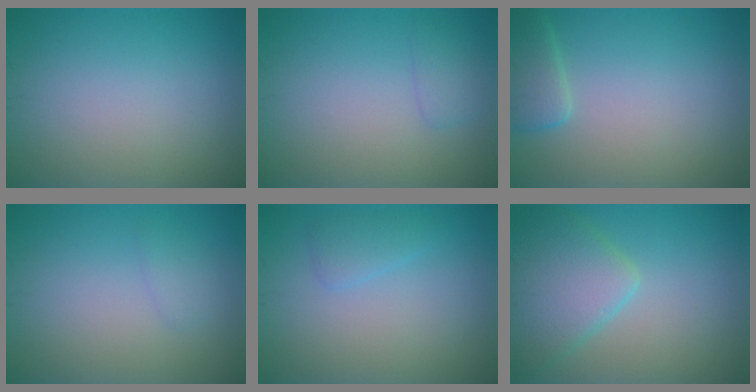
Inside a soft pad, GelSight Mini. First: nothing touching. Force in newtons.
{"total": 1.4, "press": 1.4, "slide": 0.1}
{"total": 2.4, "press": 2.4, "slide": 0.2}
{"total": 1.0, "press": 1.0, "slide": 0.1}
{"total": 1.4, "press": 1.4, "slide": 0.2}
{"total": 5.4, "press": 5.4, "slide": 0.3}